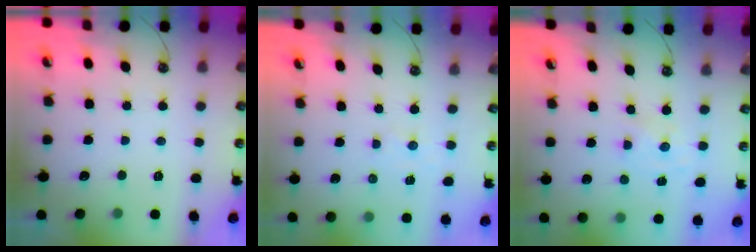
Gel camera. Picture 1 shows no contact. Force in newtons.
{"total": 1.1, "press": 1.0, "slide": 0.2}
{"total": 0.6, "press": 0.6, "slide": 0.2}